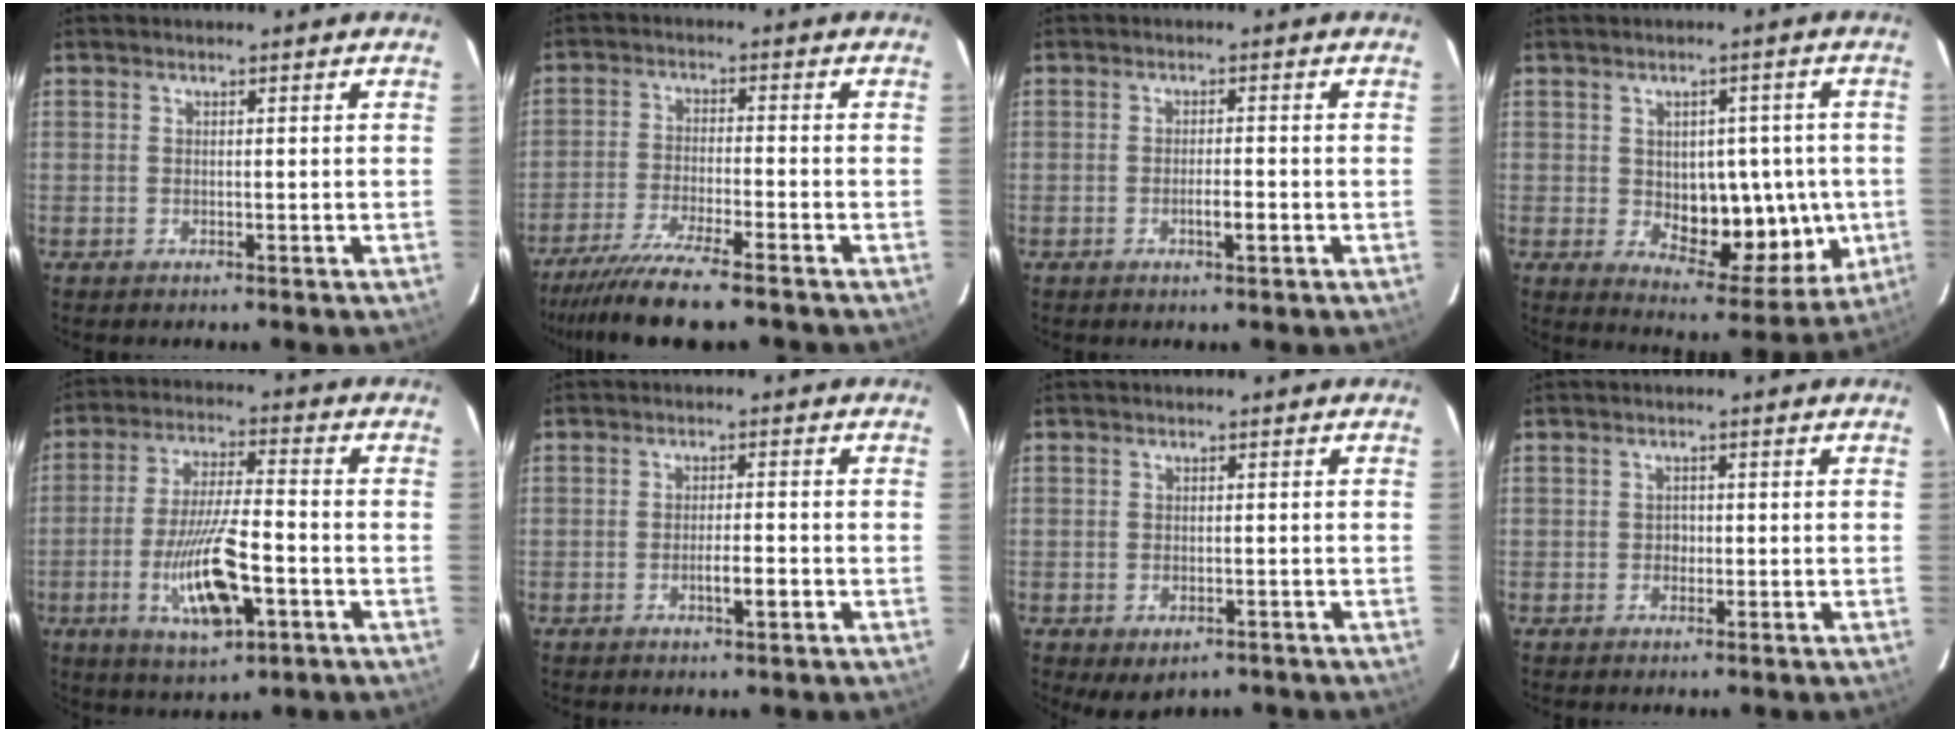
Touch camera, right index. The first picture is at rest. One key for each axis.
{"total": 10.8, "fx": -8.9, "fy": -0.2, "fz": 6.1, "tx": -0.096, "ty": -0.032, "tz": -0.147}
{"total": 2.4, "fx": -0.9, "fy": 0.3, "fz": 2.2, "tx": -0.037, "ty": 0.000, "tz": -0.016}
{"total": 12.3, "fx": -0.9, "fy": 6.9, "fz": 10.2, "tx": -0.121, "ty": 0.007, "tz": 0.009}
{"total": 12.6, "fx": -4.2, "fy": 2.8, "fz": 11.6, "tx": -0.219, "ty": -0.008, "tz": -0.068}
{"total": 3.2, "fx": -1.2, "fy": 0.4, "fz": 2.9, "tx": -0.048, "ty": 0.001, "tz": -0.019}
{"total": 3.4, "fx": -2.0, "fy": 2.0, "fz": 1.8, "tx": -0.024, "ty": -0.004, "tz": -0.016}
{"total": 1.1, "fx": -0.2, "fy": 0.9, "fz": 0.5, "tx": -0.007, "ty": 0.004, "tz": -0.004}